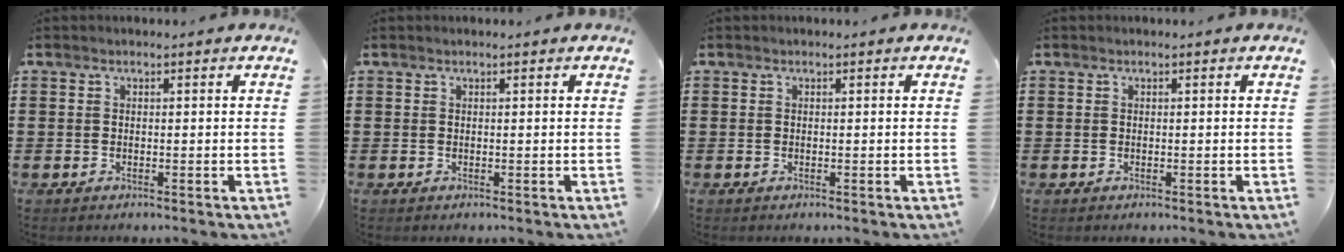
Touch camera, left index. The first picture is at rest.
{"total": 0.0}
{"total": 0.0}
{"total": 0.0}